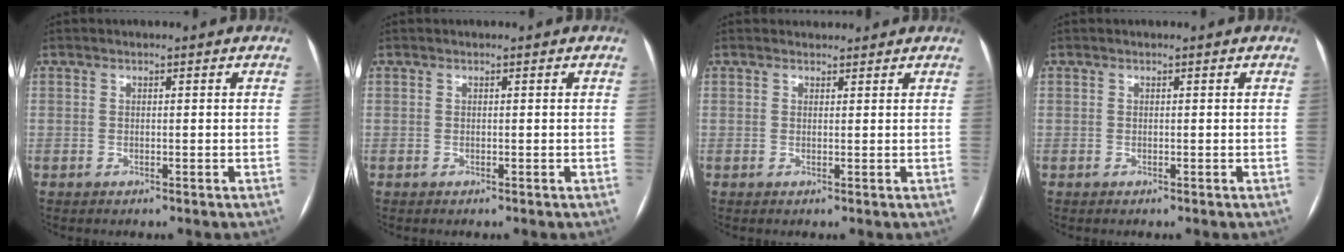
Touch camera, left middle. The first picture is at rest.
{"total": 0.0}
{"total": 1.9, "force": [1.7, 0.8, 0.0], "torque": [0.002, 0.014, 0.025]}
{"total": 0.0}